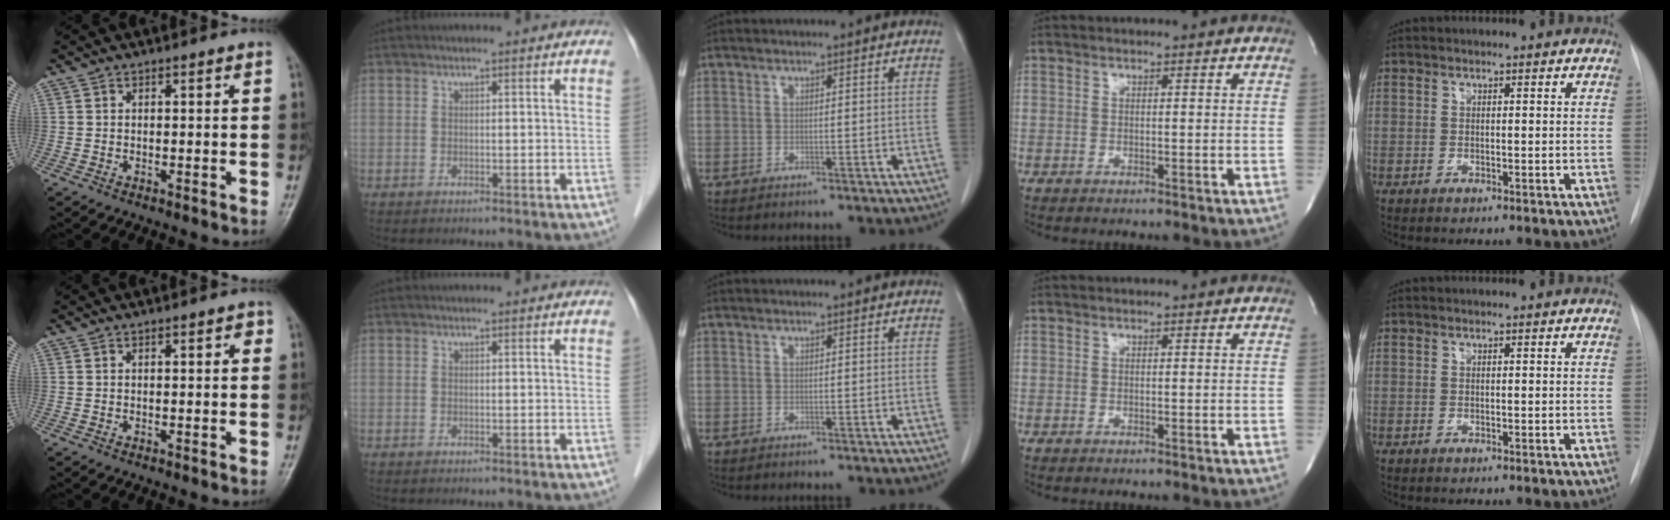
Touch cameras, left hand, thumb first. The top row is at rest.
{"thumb": {"total": 1.4, "force": [0.4, 0.6, 1.2], "torque": [-0.013, 0.002, 0.004]}, "index": {"total": 0.7, "force": [0.6, 0.1, 0.1], "torque": [-0.007, 0.008, 0.004]}}